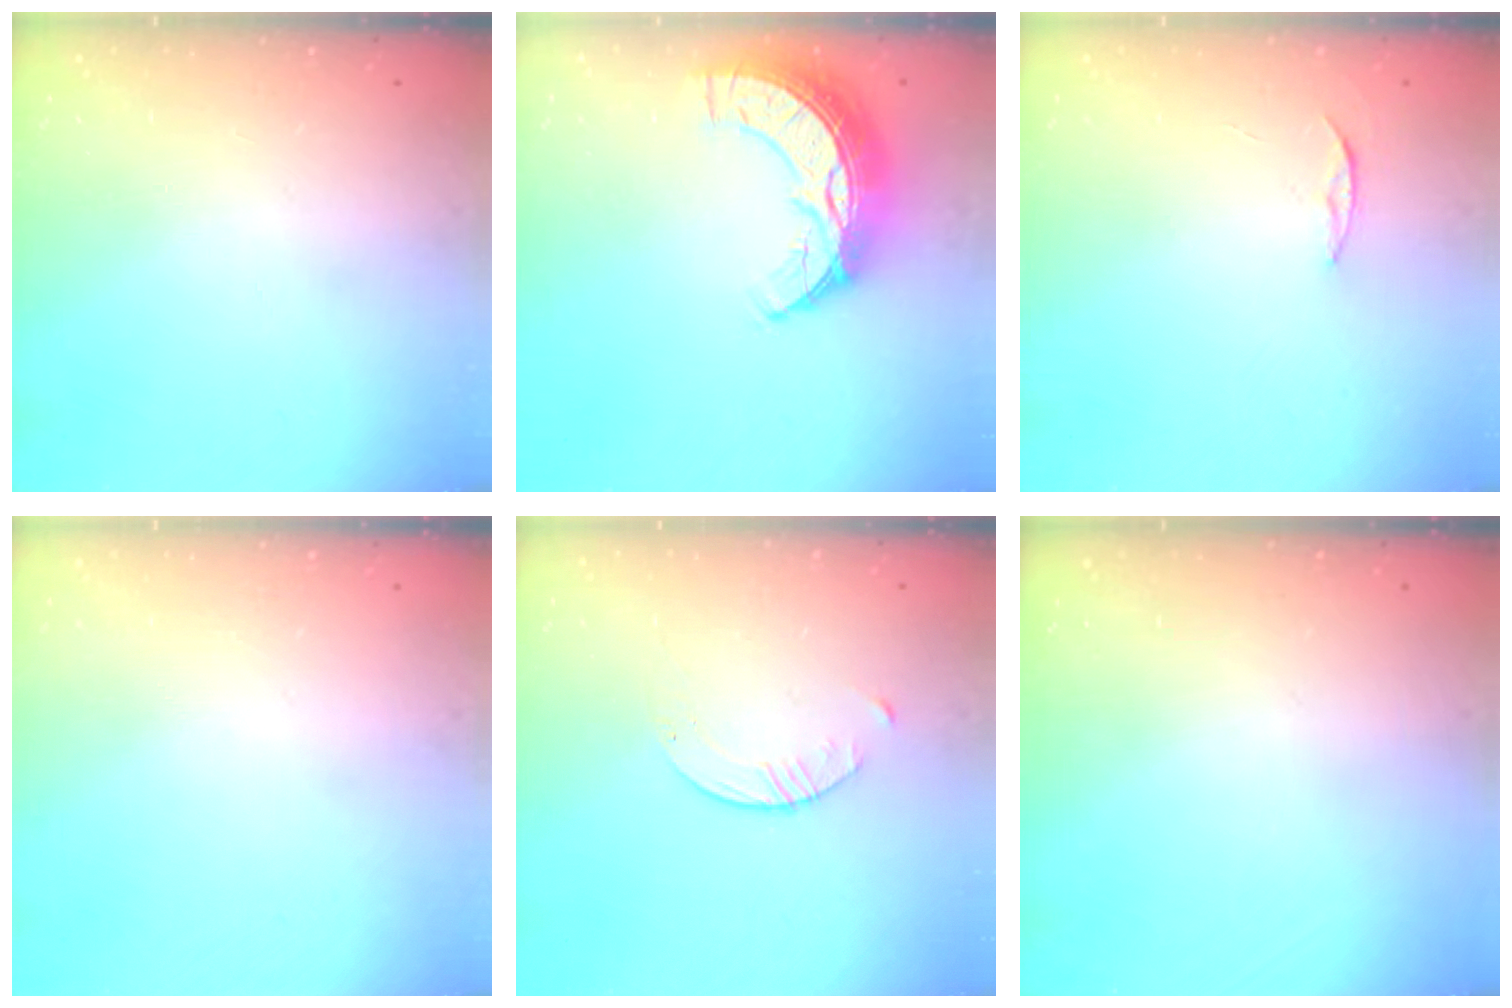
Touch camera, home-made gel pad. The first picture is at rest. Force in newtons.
{"total": 13.4, "press": 13.3, "slide": 0.9}
{"total": 3.4, "press": 3.4, "slide": 0.4}
{"total": 0.0}
{"total": 3.9, "press": 3.9, "slide": 0.4}
{"total": 0.0}